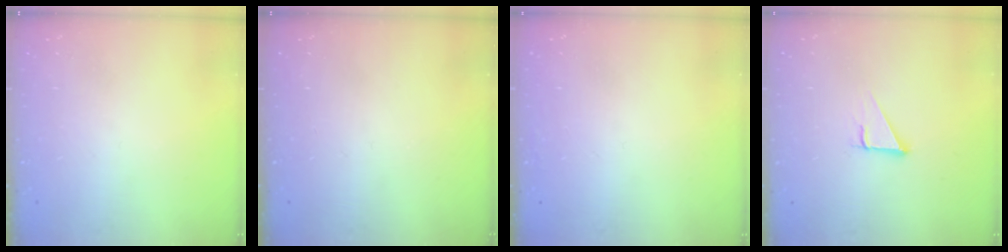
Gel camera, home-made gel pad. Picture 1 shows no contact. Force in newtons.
{"total": 0.0}
{"total": 1.6, "press": 1.5, "slide": 0.1}
{"total": 2.9, "press": 2.9, "slide": 0.1}